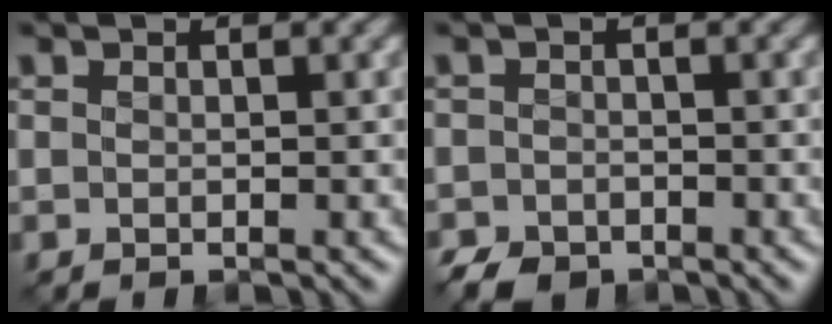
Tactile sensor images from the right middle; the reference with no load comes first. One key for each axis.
{"total": 2.7, "fx": -2.2, "fy": 1.4, "fz": 0.8, "tx": -0.009, "ty": -0.004, "tz": -0.045}